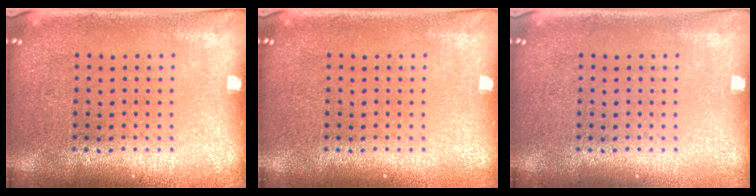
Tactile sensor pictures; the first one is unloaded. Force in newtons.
{"total": 0.0}
{"total": 0.0}